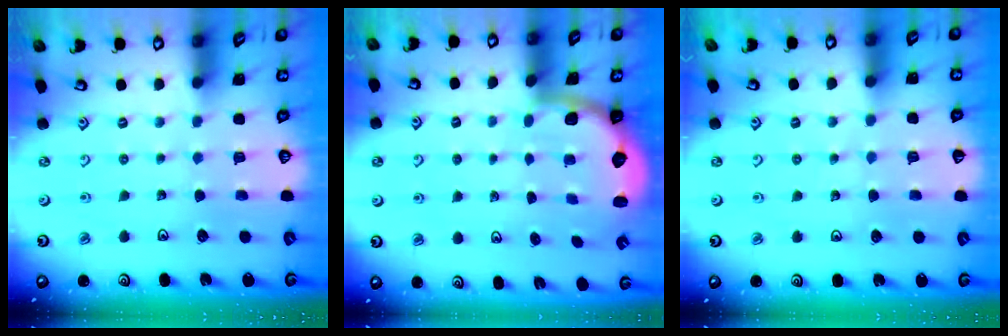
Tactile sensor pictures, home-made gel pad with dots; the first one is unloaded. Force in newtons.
{"total": 2.5, "press": 2.2, "slide": 1.3}
{"total": 1.7, "press": 1.7, "slide": 0.2}